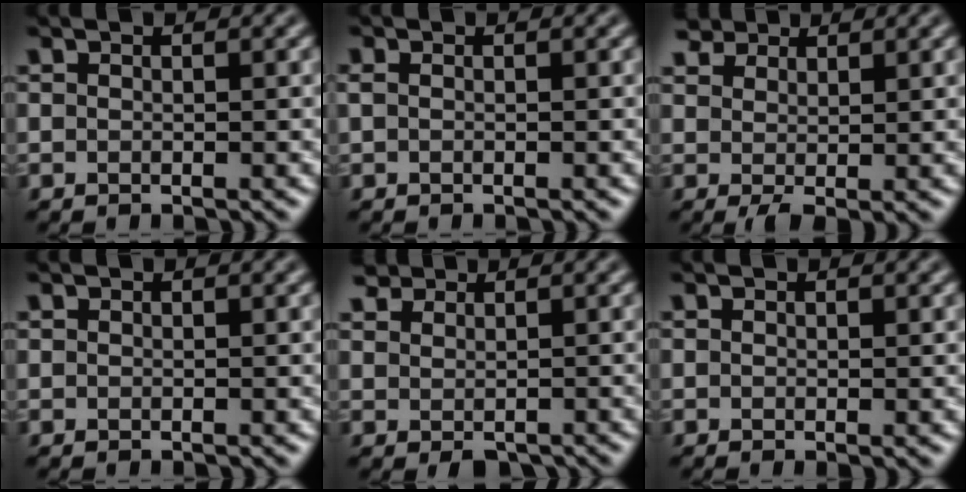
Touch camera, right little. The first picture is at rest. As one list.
[{"total": 0.6, "force": [-0.2, 0.3, 0.4], "torque": [-0.011, -0.001, -0.002]}, {"total": 2.9, "force": [1.7, 1.7, 1.7], "torque": [-0.037, 0.003, 0.034]}, {"total": 0.0}, {"total": 2.4, "force": [1.2, 1.8, 0.8], "torque": [-0.013, -0.001, 0.023]}, {"total": 0.0}]